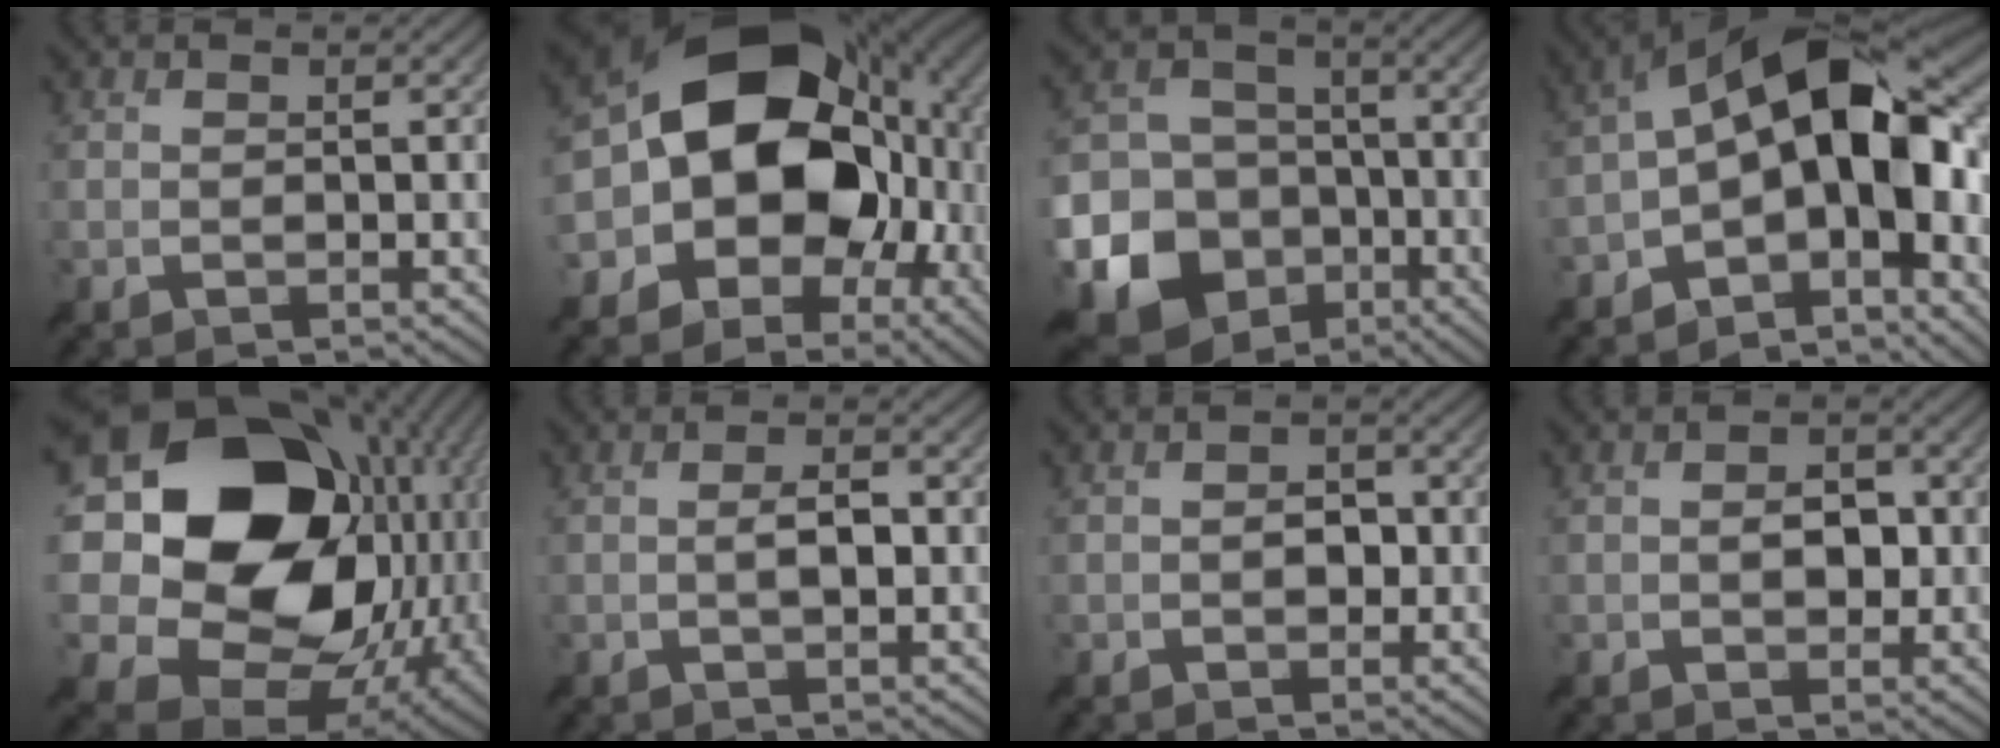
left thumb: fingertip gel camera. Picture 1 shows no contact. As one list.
[{"total": 21.6, "force": [0.7, 16.6, 13.8], "torque": [-0.251, -0.002, 0.003]}, {"total": 20.7, "force": [-8.8, 17.4, 7.0], "torque": [-0.216, -0.062, -0.158]}, {"total": 16.9, "force": [-2.2, 7.8, 14.9], "torque": [-0.233, 0.020, -0.049]}, {"total": 23.2, "force": [3.5, 18.2, 13.9], "torque": [-0.337, -0.023, 0.095]}, {"total": 2.8, "force": [-0.3, 0.8, 2.6], "torque": [-0.051, 0.006, -0.010]}, {"total": 2.1, "force": [-0.5, 1.6, 1.4], "torque": [-0.025, -0.001, -0.012]}, {"total": 2.8, "force": [-0.2, 1.8, 2.2], "torque": [-0.038, 0.000, -0.008]}]